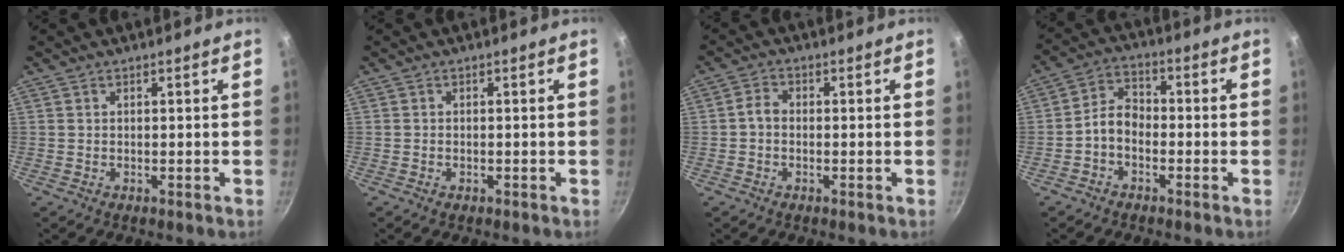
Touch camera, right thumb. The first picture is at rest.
{"total": 0.7, "force": [-0.4, 0.4, 0.4], "torque": [-0.008, 0.002, -0.008]}
{"total": 2.5, "force": [-0.5, 1.8, 1.7], "torque": [-0.033, 0.017, -0.016]}
{"total": 5.7, "force": [-2.0, 3.9, 3.6], "torque": [-0.053, 0.035, -0.047]}